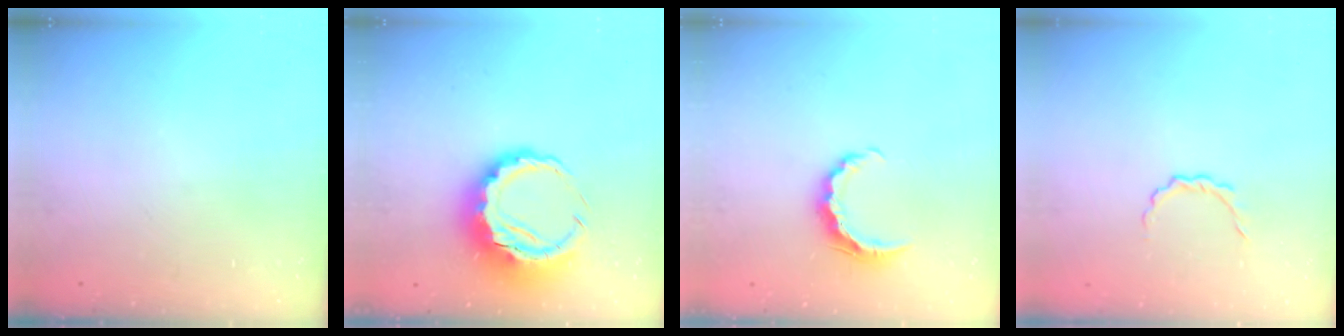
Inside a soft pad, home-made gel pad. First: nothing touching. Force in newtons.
{"total": 10.0, "press": 9.7, "slide": 2.4}
{"total": 7.1, "press": 7.0, "slide": 0.7}
{"total": 3.1, "press": 3.0, "slide": 1.0}